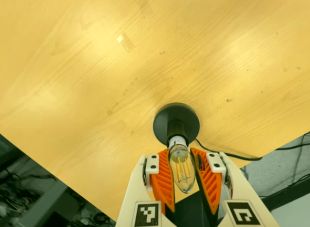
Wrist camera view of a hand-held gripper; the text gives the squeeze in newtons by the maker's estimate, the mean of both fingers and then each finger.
{"total": 23.9, "left": 23.3, "right": 24.5}